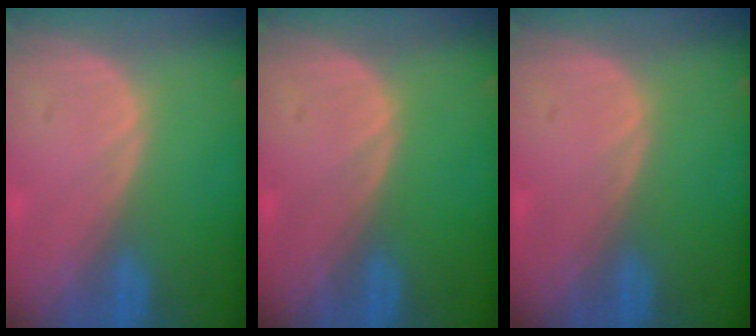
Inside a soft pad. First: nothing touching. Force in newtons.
{"total": 0.0}
{"total": 0.0}